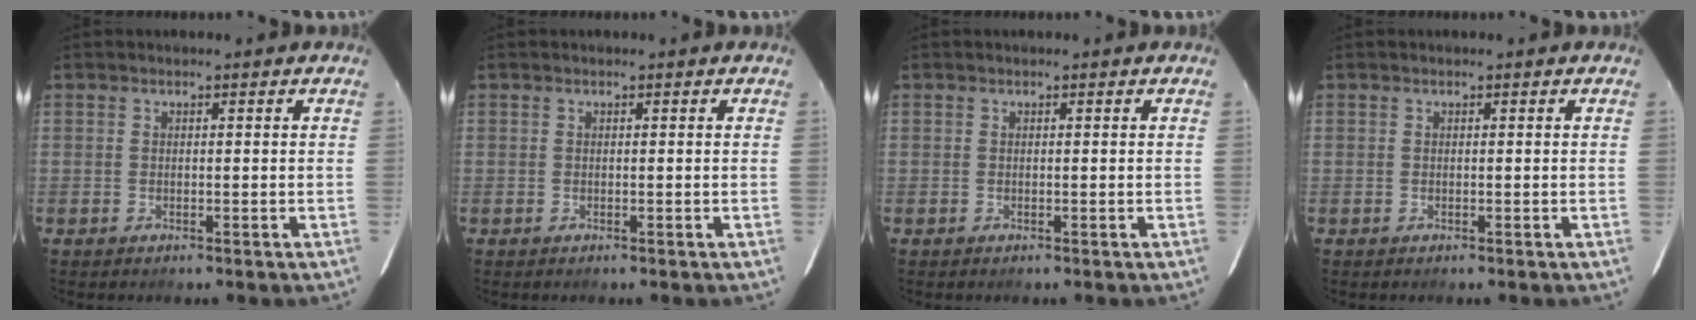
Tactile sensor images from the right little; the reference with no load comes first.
{"total": 0.0}
{"total": 0.0}
{"total": 0.0}